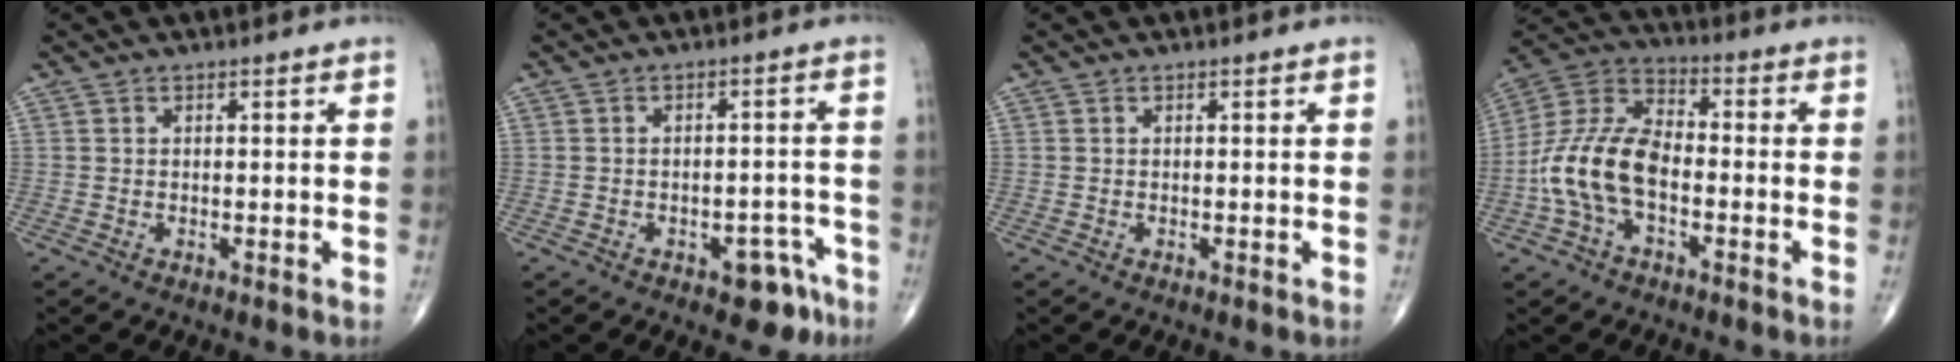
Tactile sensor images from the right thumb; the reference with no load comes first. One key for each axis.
{"total": 6.1, "fx": -3.7, "fy": 3.3, "fz": 3.5, "tx": -0.020, "ty": 0.034, "tz": -0.042}
{"total": 0.0}
{"total": 13.9, "fx": -3.3, "fy": 7.9, "fz": 11.0, "tx": -0.224, "ty": 0.040, "tz": -0.070}